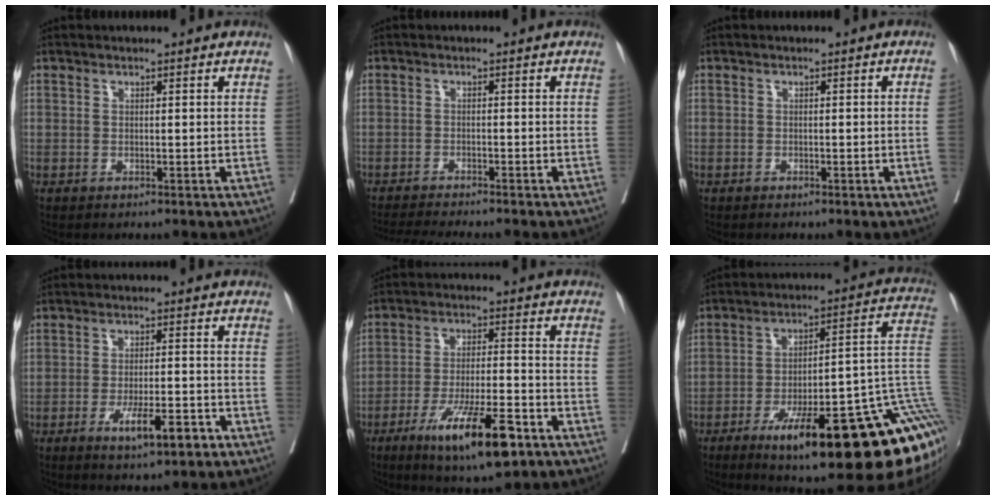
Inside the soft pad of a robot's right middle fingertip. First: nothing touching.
{"total": 6.8, "force": [-6.3, -0.3, 2.7], "torque": [-0.032, -0.014, -0.099]}
{"total": 0.9, "force": [-0.4, 0.1, 0.8], "torque": [-0.012, 0.006, -0.006]}
{"total": 7.0, "force": [-3.7, 1.3, 5.8], "torque": [-0.095, -0.007, -0.053]}
{"total": 13.6, "force": [-7.6, 2.3, 11.0], "torque": [-0.186, -0.019, -0.122]}
{"total": 30.3, "force": [-11.6, 5.1, 27.5], "torque": [-0.237, 0.031, -0.169]}